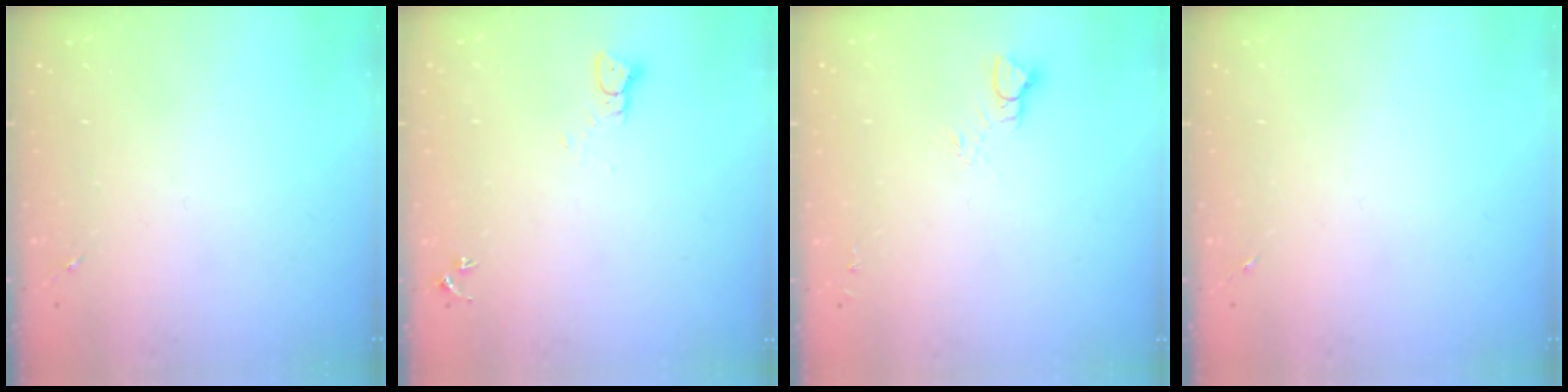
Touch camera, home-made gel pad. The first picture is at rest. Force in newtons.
{"total": 2.1, "press": 2.1, "slide": 0.2}
{"total": 5.3, "press": 5.3, "slide": 0.5}
{"total": 0.0}